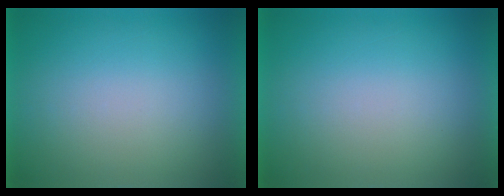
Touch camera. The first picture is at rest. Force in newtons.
{"total": 1.0}